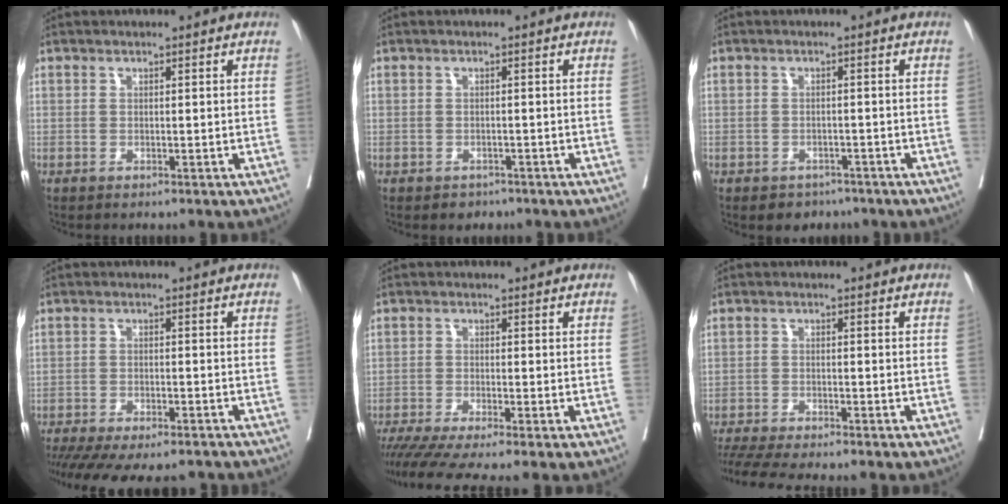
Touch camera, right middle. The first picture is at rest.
{"total": 2.0, "force": [-1.5, 1.3, 0.2], "torque": [-0.005, 0.003, -0.021]}
{"total": 3.3, "force": [-2.5, 2.1, 0.3], "torque": [-0.004, 0.007, -0.034]}
{"total": 15.7, "force": [-13.5, 3.7, 7.1], "torque": [-0.150, -0.024, -0.185]}
{"total": 9.1, "force": [-7.1, 0.1, 5.7], "torque": [-0.083, -0.017, -0.116]}
{"total": 8.6, "force": [-7.6, -0.2, 4.1], "torque": [-0.058, -0.017, -0.125]}